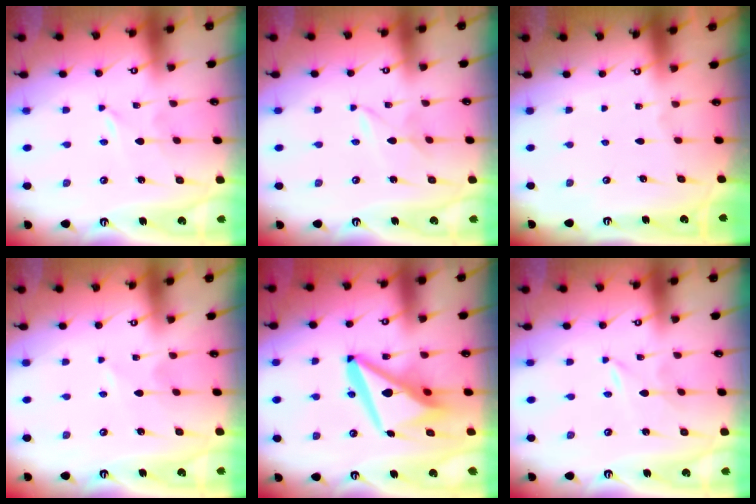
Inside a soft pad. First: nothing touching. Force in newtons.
{"total": 1.8, "press": 1.7, "slide": 0.3}
{"total": 0.0}
{"total": 1.6, "press": 1.6, "slide": 0.2}
{"total": 15.0, "press": 14.9, "slide": 1.7}
{"total": 0.0}